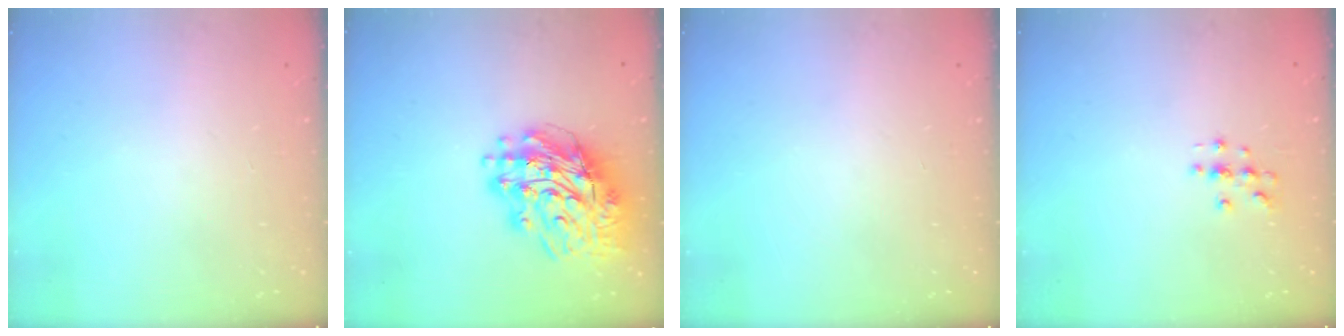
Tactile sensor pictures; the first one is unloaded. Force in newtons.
{"total": 18.5, "press": 18.3, "slide": 3.0}
{"total": 0.0}
{"total": 3.2, "press": 3.2, "slide": 0.3}